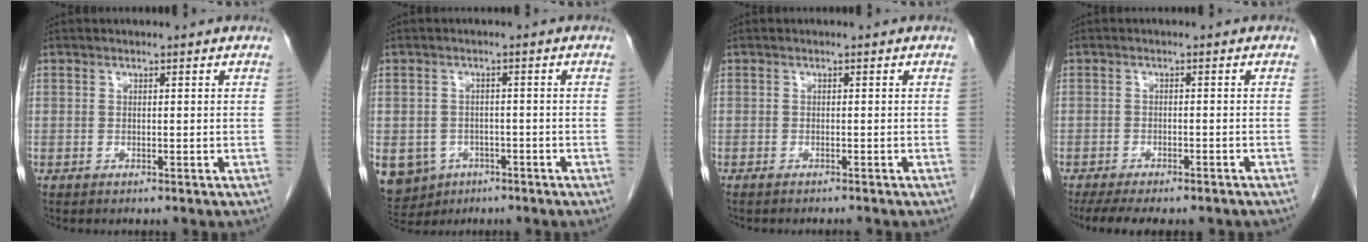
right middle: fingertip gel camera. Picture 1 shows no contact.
{"total": 10.1, "force": [-5.1, 8.3, 2.9], "torque": [-0.084, 0.000, -0.067]}
{"total": 1.9, "force": [-1.8, 0.1, 0.8], "torque": [-0.011, -0.002, -0.024]}
{"total": 11.4, "force": [-9.3, 3.2, 5.8], "torque": [-0.091, -0.008, -0.123]}